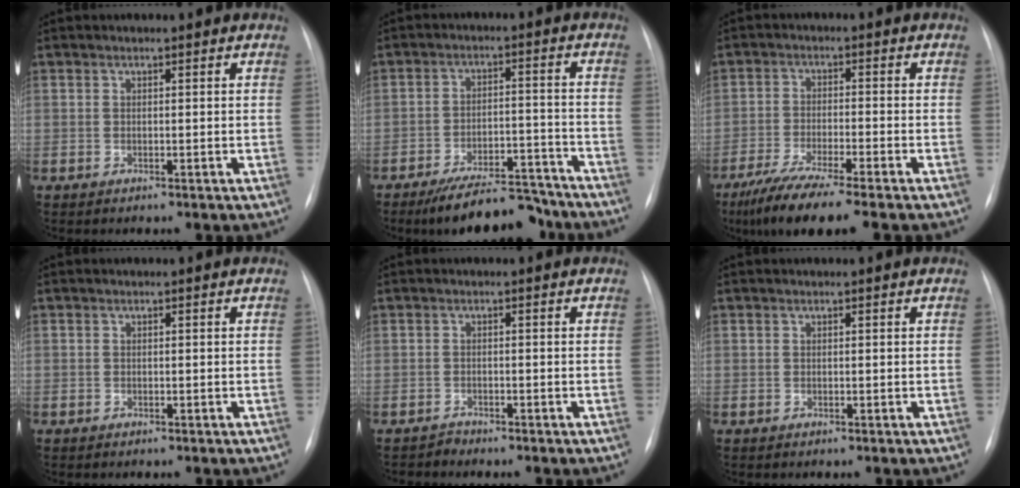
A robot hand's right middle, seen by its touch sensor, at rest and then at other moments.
{"total": 11.3, "force": [-10.0, 3.0, 4.5], "torque": [-0.061, 0.017, -0.156]}
{"total": 10.2, "force": [-7.8, -0.2, 6.6], "torque": [-0.117, -0.035, -0.130]}
{"total": 0.0}
{"total": 1.1, "force": [-1.0, 0.0, -0.5], "torque": [0.011, -0.005, -0.018]}
{"total": 0.0}